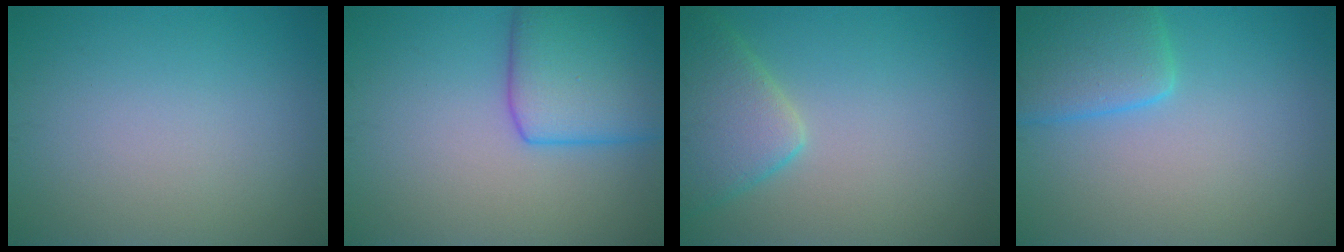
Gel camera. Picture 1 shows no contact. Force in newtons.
{"total": 7.6, "press": 7.6, "slide": 0.3}
{"total": 5.0, "press": 4.9, "slide": 0.5}
{"total": 4.8, "press": 4.8, "slide": 0.4}